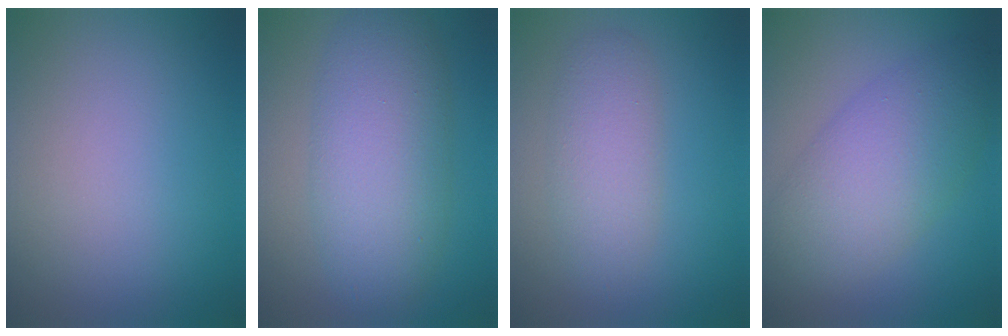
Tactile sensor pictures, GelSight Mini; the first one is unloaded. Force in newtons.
{"total": 7.4, "press": 7.4, "slide": 0.0}
{"total": 3.5, "press": 3.5, "slide": 0.3}
{"total": 7.4, "press": 7.4, "slide": 0.1}